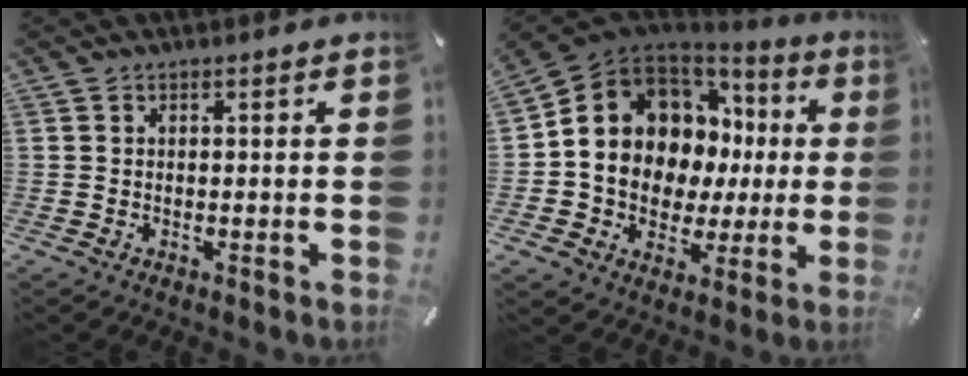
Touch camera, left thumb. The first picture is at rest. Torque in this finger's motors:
{"motor_torque": [2.51, 2.50, 2.51, -0.25, 0.60]}